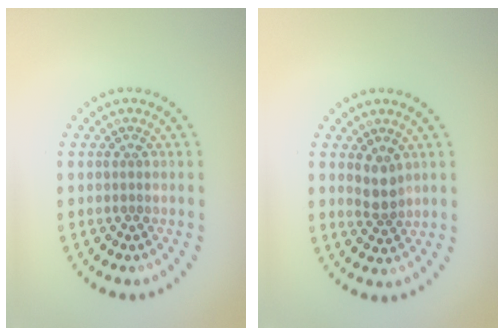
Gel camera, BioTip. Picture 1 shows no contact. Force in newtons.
{"total": 2.1, "press": 1.8, "slide": 1.1}